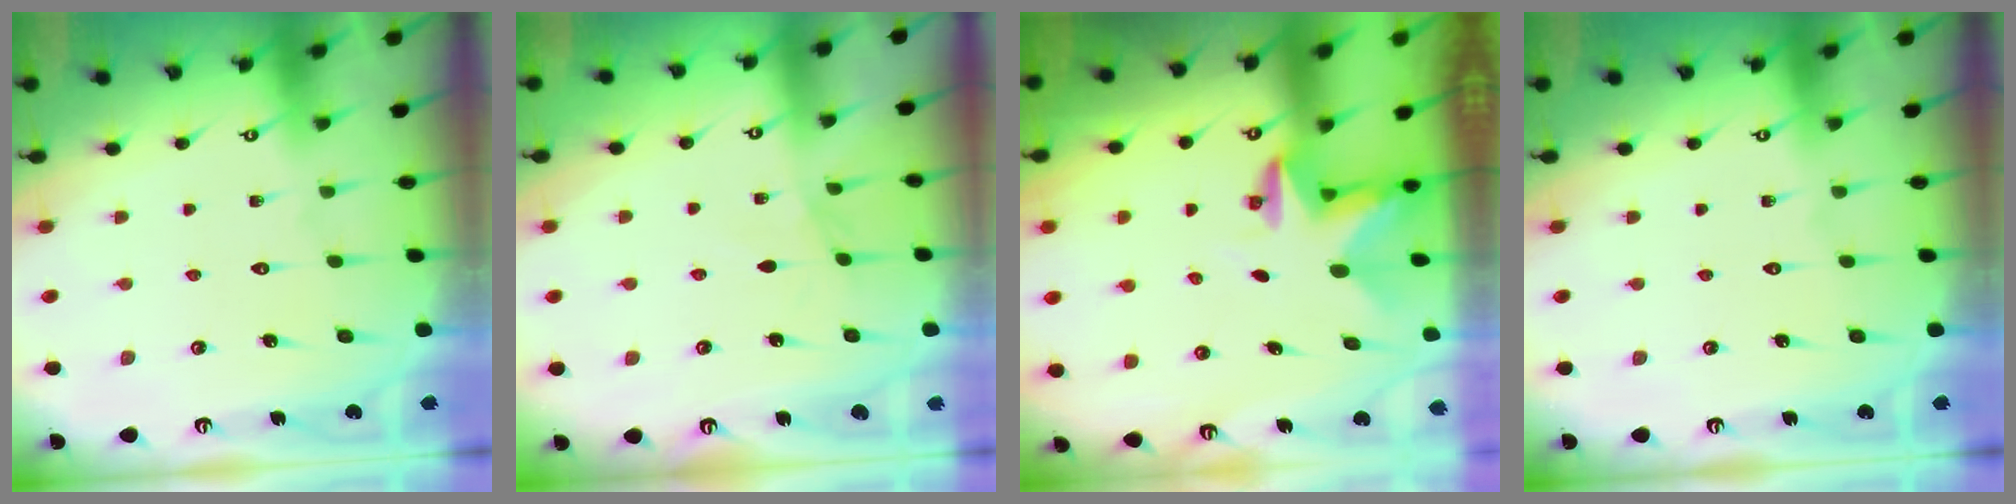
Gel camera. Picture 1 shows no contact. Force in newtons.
{"total": 2.6, "press": 2.5, "slide": 0.4}
{"total": 2.9, "press": 2.9, "slide": 0.2}
{"total": 0.0}